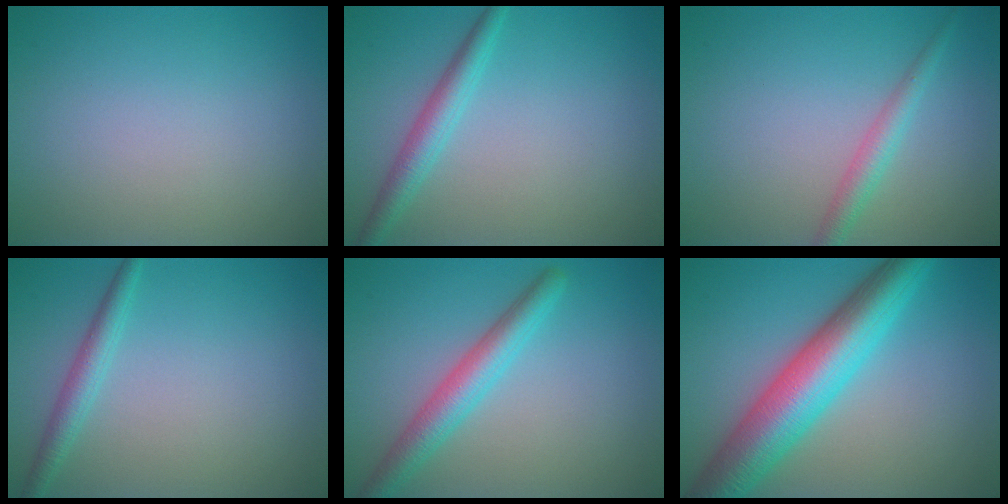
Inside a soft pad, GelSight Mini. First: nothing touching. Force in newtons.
{"total": 2.7, "press": 2.7, "slide": 0.1}
{"total": 2.1, "press": 2.1, "slide": 0.1}
{"total": 2.1, "press": 2.1, "slide": 0.1}
{"total": 3.8, "press": 3.8, "slide": 0.1}
{"total": 9.3, "press": 9.3, "slide": 0.1}